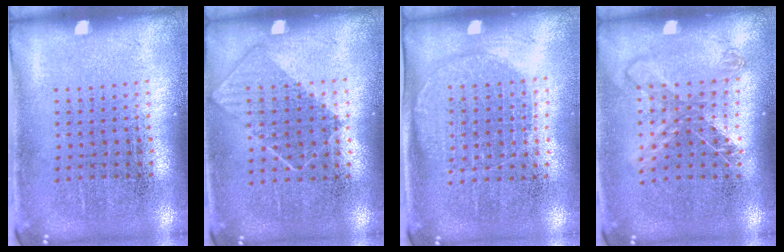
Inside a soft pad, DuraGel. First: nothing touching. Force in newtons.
{"total": 0.8, "press": 0.7, "slide": 0.5}
{"total": 1.4, "press": 1.2, "slide": 0.6}
{"total": 1.3, "press": 1.1, "slide": 0.7}